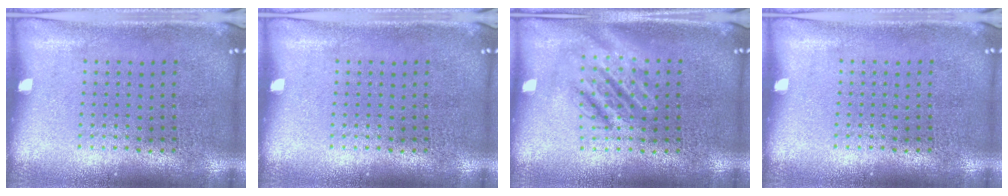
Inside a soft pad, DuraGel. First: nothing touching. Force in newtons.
{"total": 0.0}
{"total": 1.7, "press": 1.7, "slide": 0.3}
{"total": 0.0}